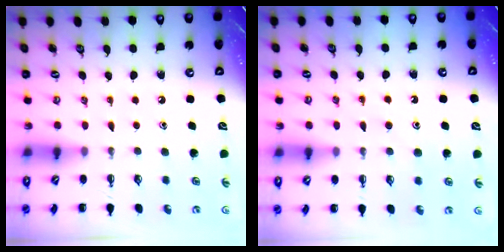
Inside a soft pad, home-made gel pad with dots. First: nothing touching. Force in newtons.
{"total": 9.1, "press": 9.1, "slide": 0.9}